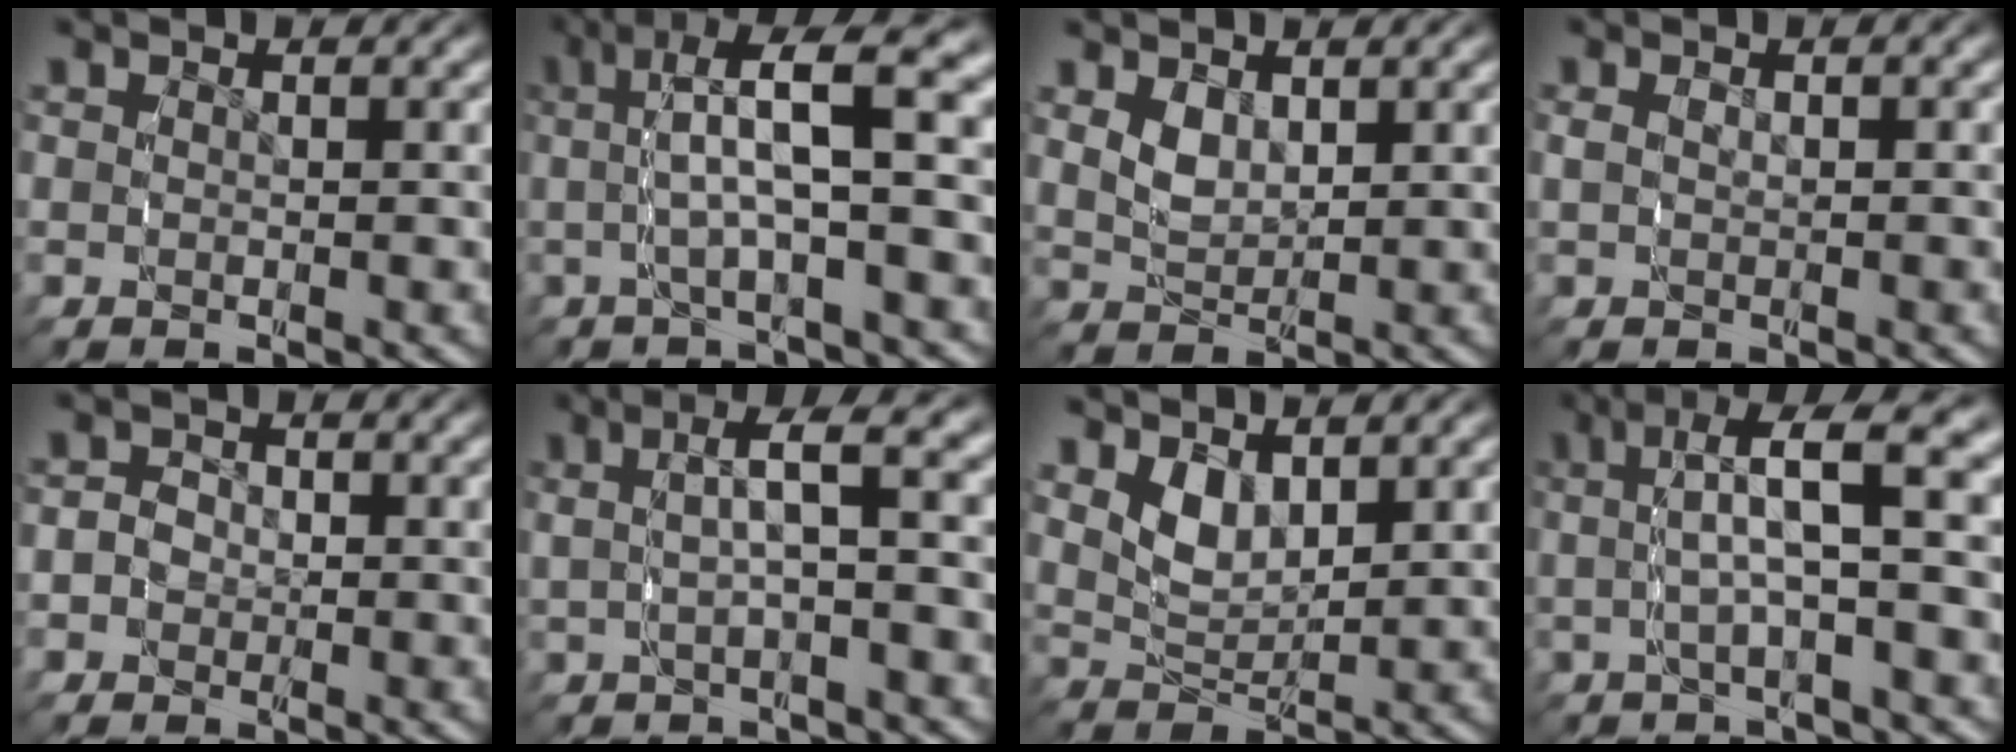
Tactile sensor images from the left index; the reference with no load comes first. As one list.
[{"total": 7.1, "force": [1.5, 2.2, 6.5], "torque": [-0.106, 0.026, 0.008]}, {"total": 2.3, "force": [0.7, 1.6, 1.5], "torque": [-0.041, -0.011, 0.017]}, {"total": 1.8, "force": [-0.3, 1.2, 1.3], "torque": [-0.033, -0.006, -0.001]}, {"total": 3.9, "force": [-0.9, 3.6, 1.2], "torque": [-0.048, -0.016, -0.020]}, {"total": 4.3, "force": [0.5, 1.2, 4.1], "torque": [-0.061, 0.025, -0.001]}, {"total": 4.1, "force": [1.6, 2.7, 2.6], "torque": [-0.060, -0.010, 0.026]}, {"total": 6.2, "force": [1.5, 1.6, 5.8], "torque": [-0.091, 0.026, 0.007]}]